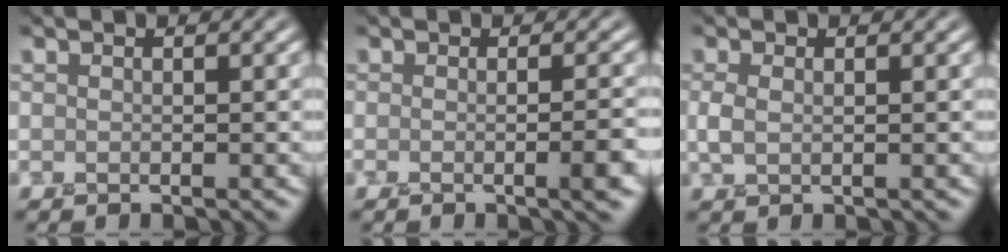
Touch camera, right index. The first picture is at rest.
{"total": 3.1, "force": [-0.6, 0.8, 2.9], "torque": [-0.027, -0.002, -0.011]}
{"total": 1.1, "force": [0.0, 0.6, 1.0], "torque": [-0.027, -0.004, 0.002]}